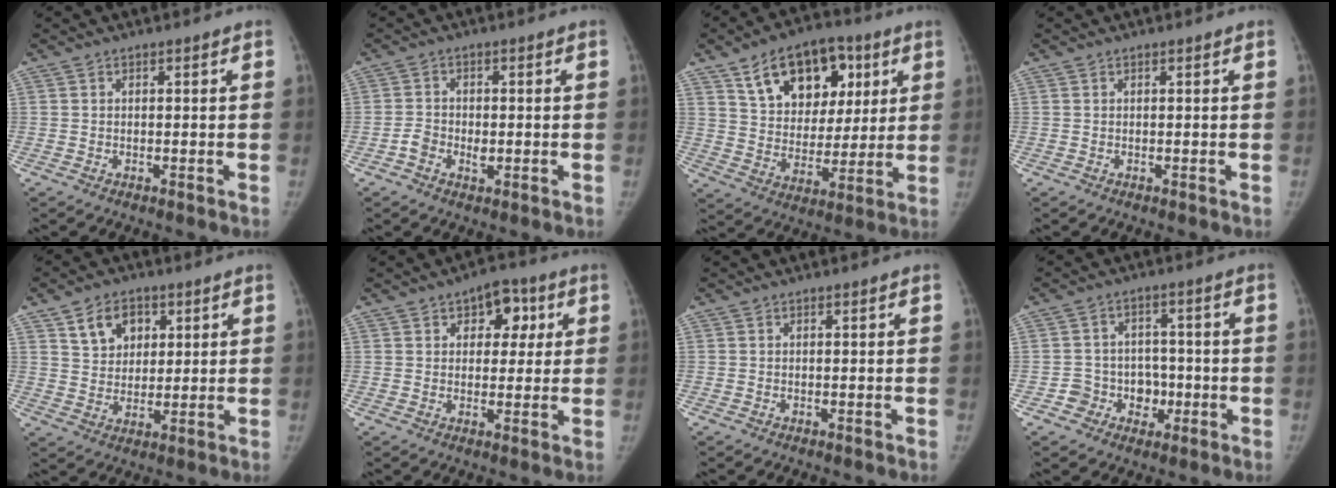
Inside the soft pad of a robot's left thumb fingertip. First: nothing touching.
{"total": 3.8, "force": [-1.1, 2.7, 2.3], "torque": [-0.034, 0.012, -0.021]}
{"total": 18.5, "force": [8.4, 12.1, 11.2], "torque": [-0.130, -0.018, 0.140]}
{"total": 0.0}
{"total": 8.4, "force": [3.9, 6.2, 4.1], "torque": [-0.034, -0.019, 0.069]}
{"total": 7.7, "force": [3.0, 5.1, 4.9], "torque": [-0.023, -0.004, 0.033]}
{"total": 0.0}
{"total": 7.2, "force": [-2.3, 6.6, 1.9], "torque": [0.018, 0.026, -0.031]}